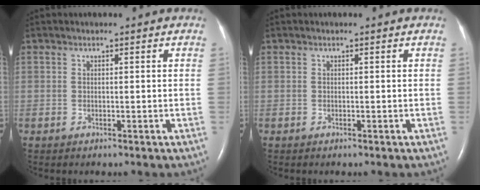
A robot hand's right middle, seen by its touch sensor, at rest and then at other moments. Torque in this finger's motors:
{"motor_torque": [0.04, -0.01, 0.01, 0.00]}